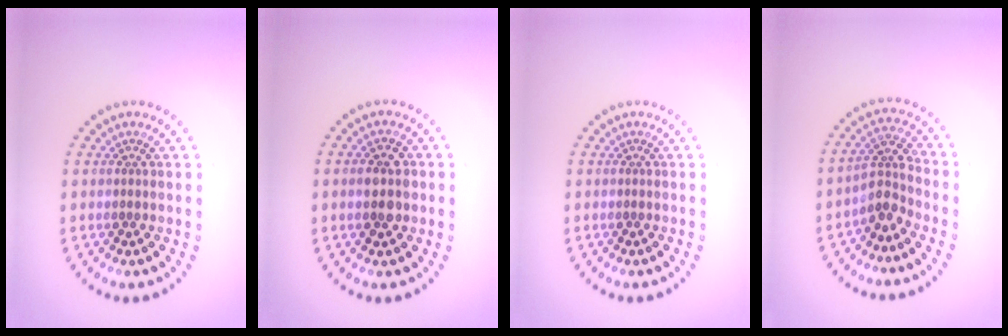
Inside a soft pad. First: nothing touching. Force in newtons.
{"total": 2.9, "press": 2.9, "slide": 0.1}
{"total": 0.0}
{"total": 2.8, "press": 2.1, "slide": 1.8}